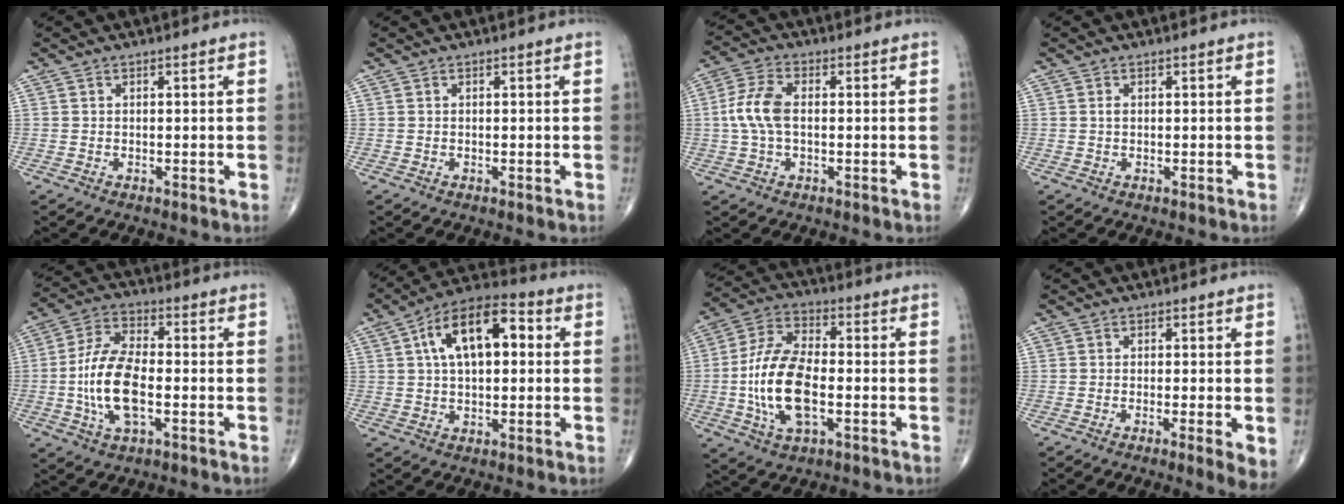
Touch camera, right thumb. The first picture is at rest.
{"total": 0.0}
{"total": 7.4, "force": [0.1, 4.0, 6.2], "torque": [-0.144, 0.017, -0.004]}
{"total": 0.6, "force": [0.1, 0.4, 0.5], "torque": [-0.010, 0.001, 0.001]}
{"total": 13.0, "force": [-2.3, 6.0, 11.3], "torque": [-0.230, 0.016, -0.047]}
{"total": 14.3, "force": [3.1, 7.4, 11.9], "torque": [-0.189, 0.029, 0.044]}
{"total": 15.0, "force": [-2.6, 7.3, 12.9], "torque": [-0.261, 0.018, -0.050]}
{"total": 4.0, "force": [-1.2, 0.4, 3.8], "torque": [-0.066, -0.013, -0.023]}